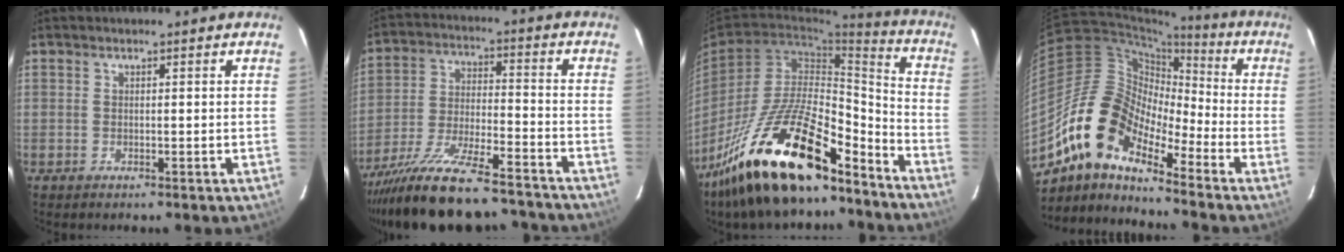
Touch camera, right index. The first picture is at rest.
{"total": 20.5, "force": [-17.0, 4.9, 10.2], "torque": [-0.198, -0.037, -0.267]}
{"total": 24.5, "force": [-17.7, 7.7, 15.1], "torque": [-0.268, -0.008, -0.293]}
{"total": 14.4, "force": [-9.9, 5.6, 8.9], "torque": [-0.145, 0.008, -0.207]}